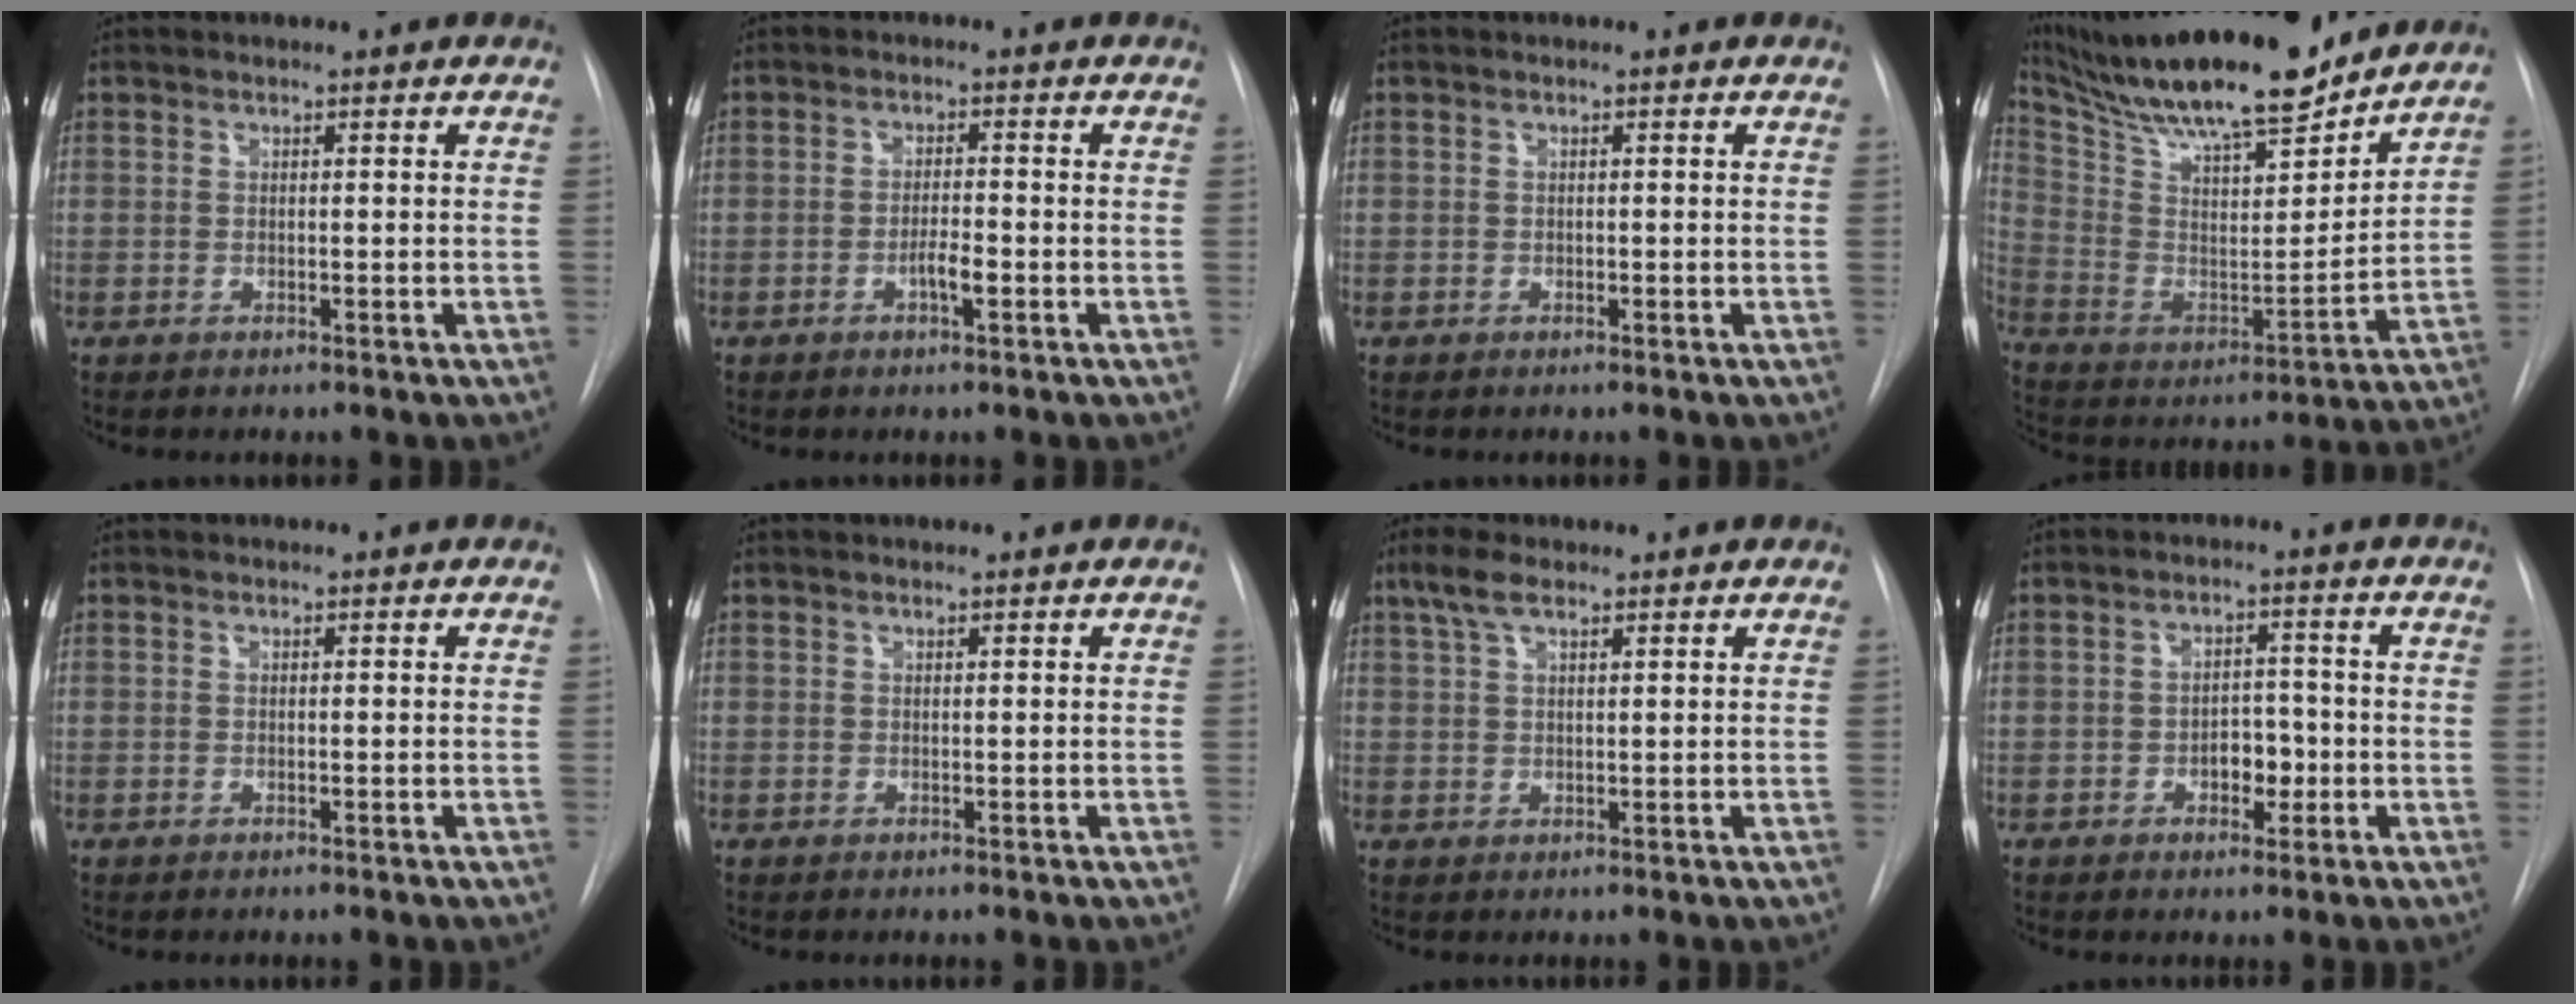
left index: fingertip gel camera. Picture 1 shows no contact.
{"total": 2.5, "force": [-1.1, 0.4, 2.3], "torque": [-0.038, 0.002, -0.018]}
{"total": 0.0}
{"total": 25.0, "force": [21.3, 4.2, 12.4], "torque": [-0.229, -0.002, 0.343]}
{"total": 0.0}
{"total": 0.6, "force": [0.5, 0.0, 0.2], "torque": [-0.005, 0.006, 0.011]}
{"total": 4.0, "force": [2.8, 1.1, 2.6], "torque": [-0.062, 0.015, 0.058]}
{"total": 4.0, "force": [-1.2, 2.5, 2.9], "torque": [-0.034, 0.007, -0.015]}